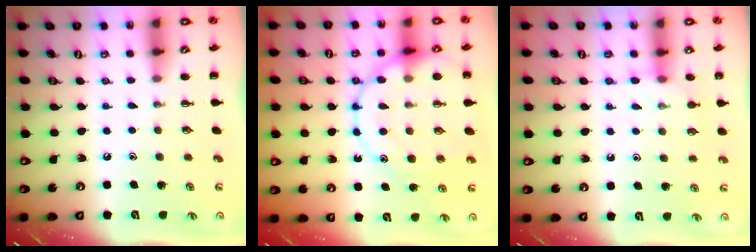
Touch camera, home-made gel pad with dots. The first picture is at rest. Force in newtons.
{"total": 19.6, "press": 19.5, "slide": 2.3}
{"total": 6.2, "press": 6.1, "slide": 0.8}